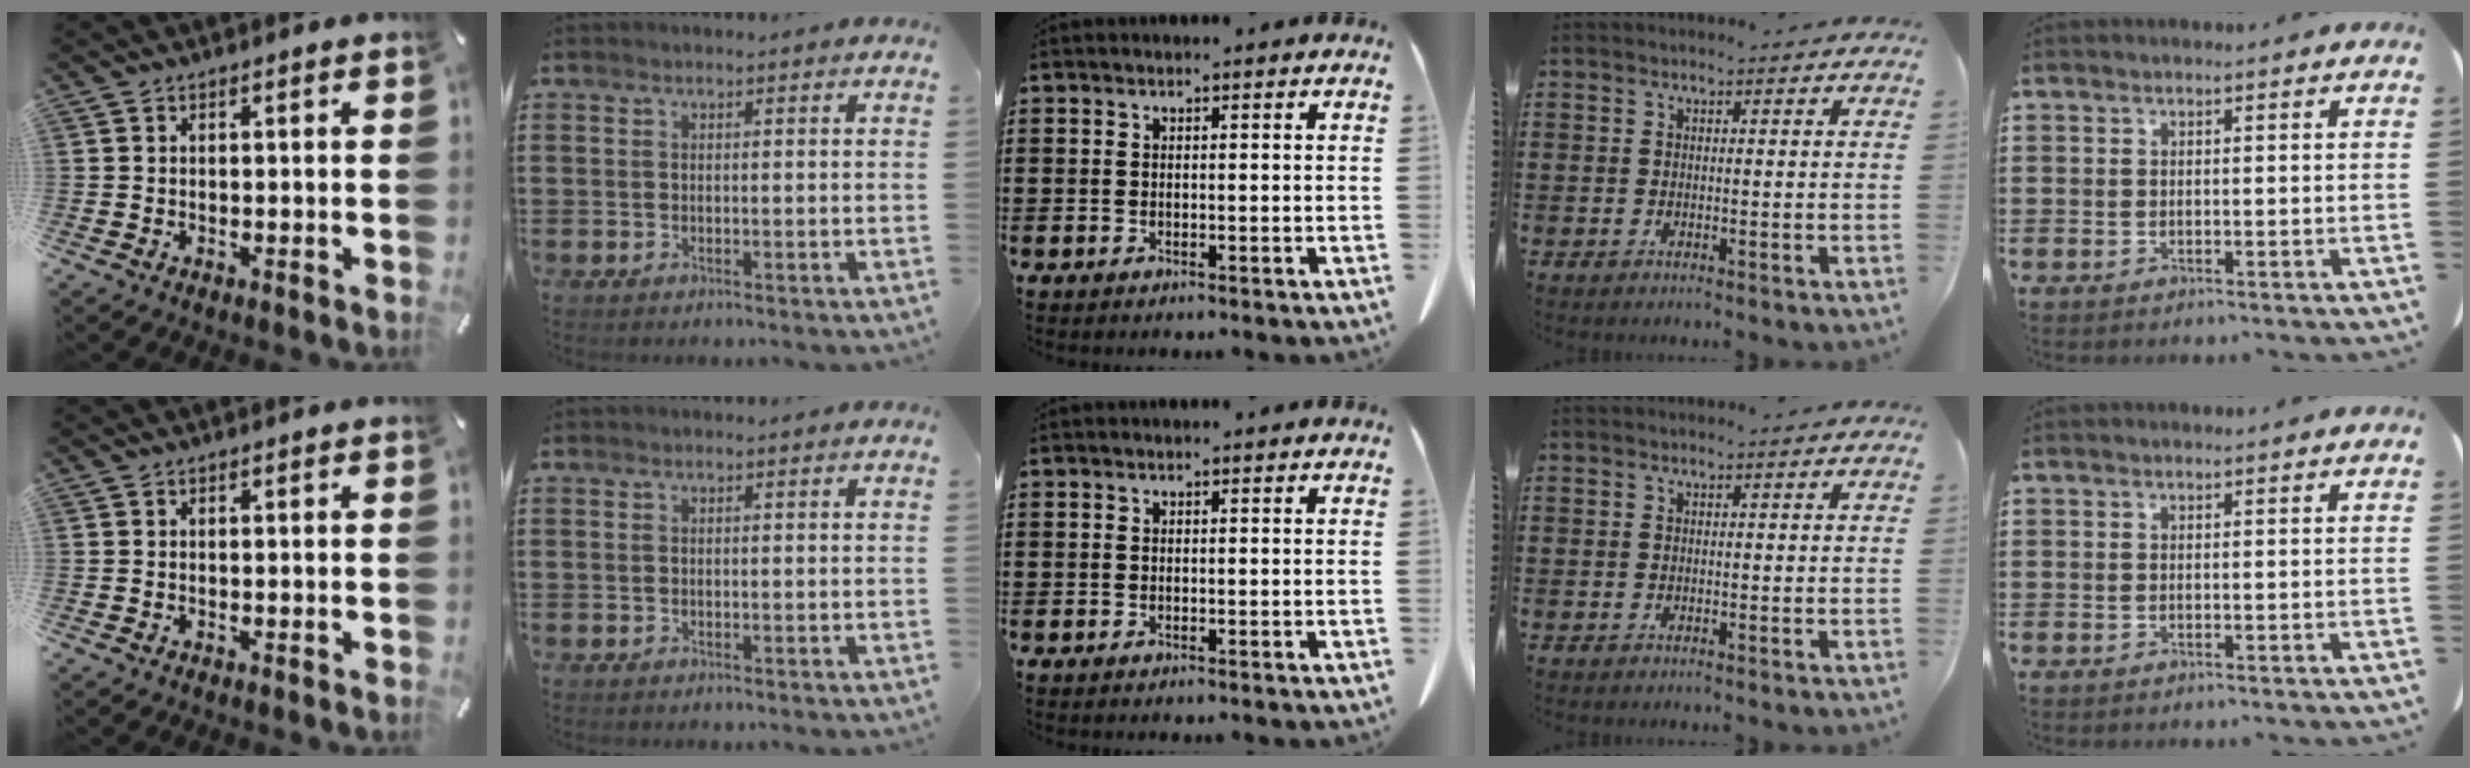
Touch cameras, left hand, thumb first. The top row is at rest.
{}